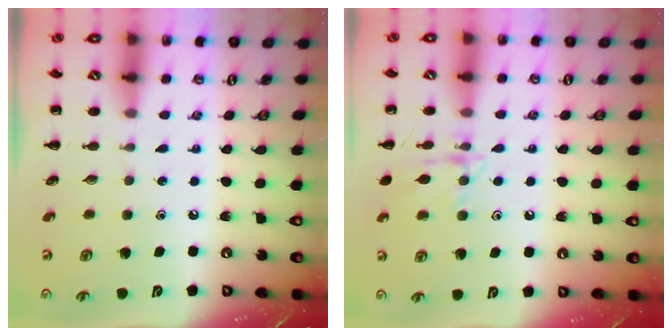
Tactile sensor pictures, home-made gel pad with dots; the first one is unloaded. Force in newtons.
{"total": 10.9, "press": 10.9, "slide": 0.7}